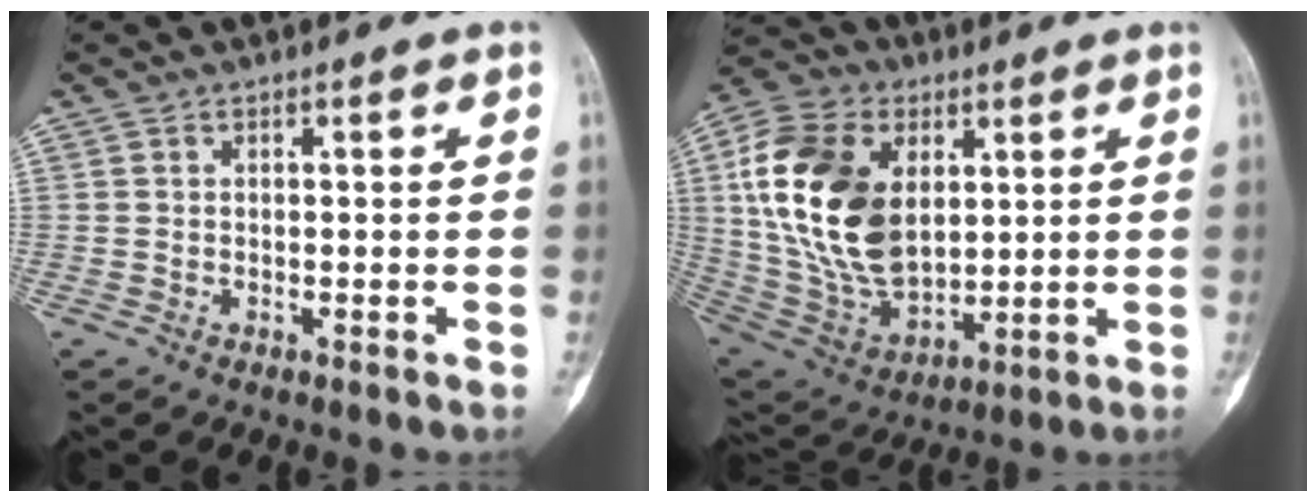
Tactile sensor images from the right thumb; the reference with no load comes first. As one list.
[{"total": 22.9, "force": [4.8, 14.7, 16.9], "torque": [-0.318, -0.016, 0.096]}]